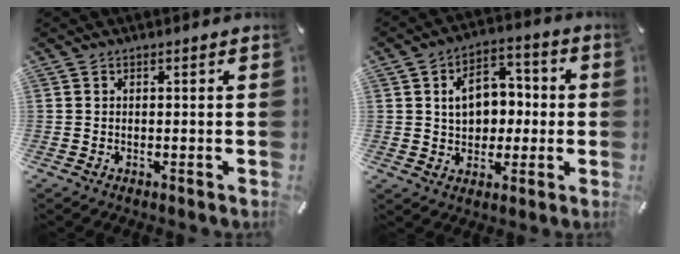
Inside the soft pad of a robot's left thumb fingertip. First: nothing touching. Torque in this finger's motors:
{"motor_torque": [0.27, 0.35, 0.56, 0.36, 0.10]}